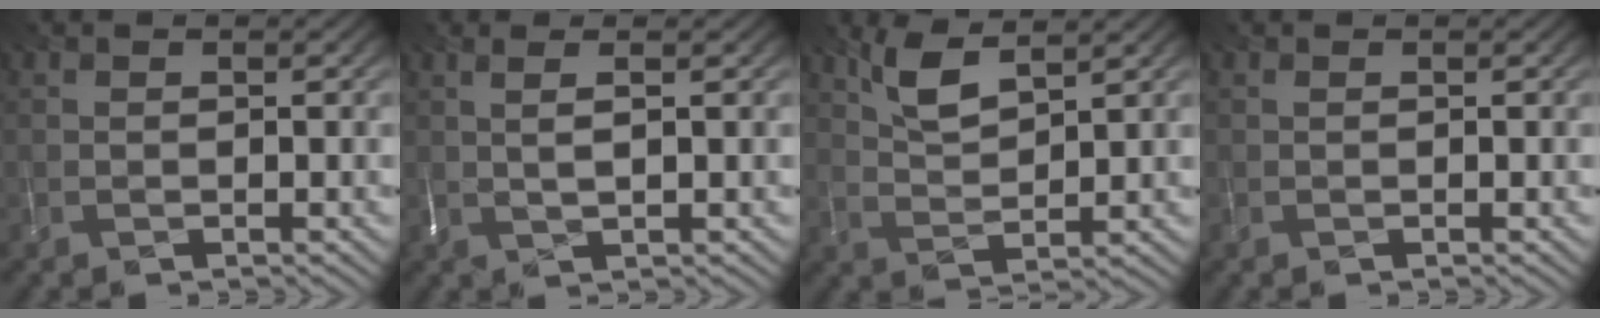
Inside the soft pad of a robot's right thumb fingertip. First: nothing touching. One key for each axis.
{"total": 2.5, "fx": 0.8, "fy": 0.3, "fz": 2.3, "tx": -0.046, "ty": 0.005, "tz": 0.017}
{"total": 4.8, "fx": 3.2, "fy": 1.4, "fz": 3.3, "tx": -0.085, "ty": -0.001, "tz": 0.068}
{"total": 0.0}